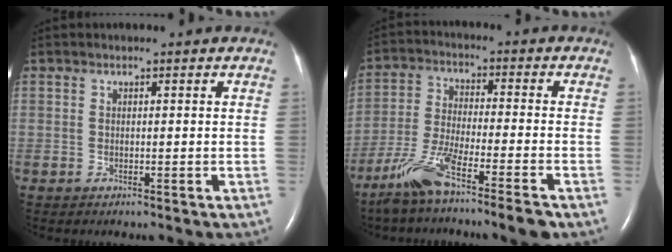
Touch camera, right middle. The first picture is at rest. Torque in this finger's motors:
{"motor_torque": [1.14, -1.00, 0.24, 0.13]}